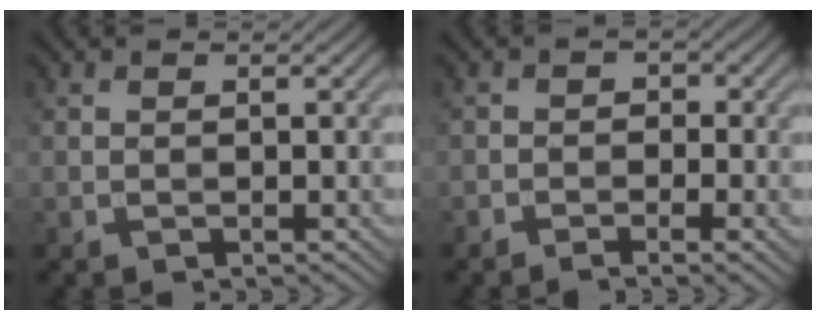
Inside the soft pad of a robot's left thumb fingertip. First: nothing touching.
{"total": 2.9, "force": [-1.7, 1.4, 1.9], "torque": [-0.024, 0.003, -0.029]}